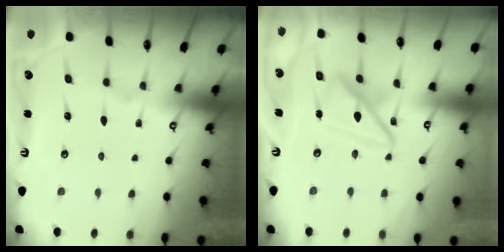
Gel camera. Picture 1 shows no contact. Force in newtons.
{"total": 13.3, "press": 13.2, "slide": 1.3}